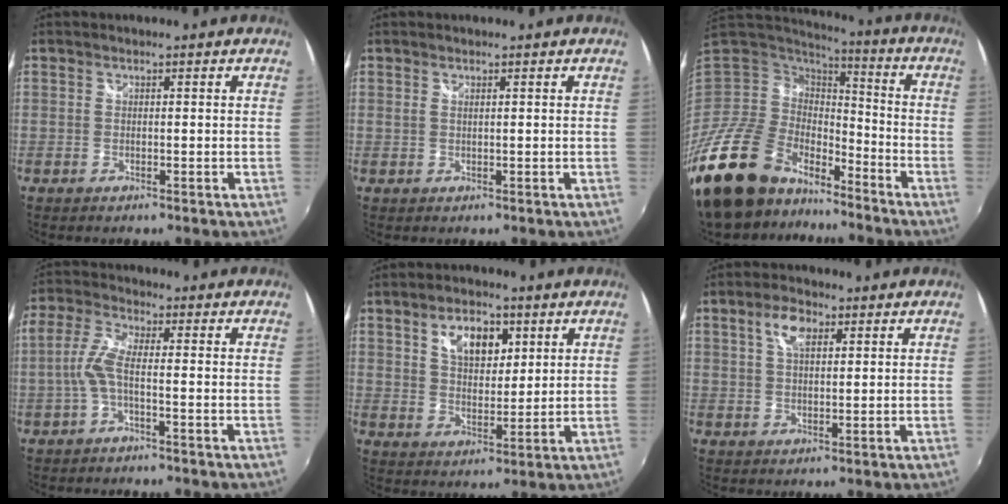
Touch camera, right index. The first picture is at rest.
{"total": 0.7, "force": [0.5, -0.1, 0.4], "torque": [-0.009, 0.001, 0.010]}
{"total": 24.3, "force": [-17.8, 12.6, 10.7], "torque": [-0.253, -0.018, -0.308]}
{"total": 4.9, "force": [-1.4, 0.8, 4.6], "torque": [-0.111, 0.007, -0.030]}
{"total": 8.3, "force": [3.7, 4.7, 5.7], "torque": [-0.097, 0.013, 0.066]}
{"total": 5.0, "force": [2.2, 2.4, 3.7], "torque": [-0.067, 0.009, 0.039]}